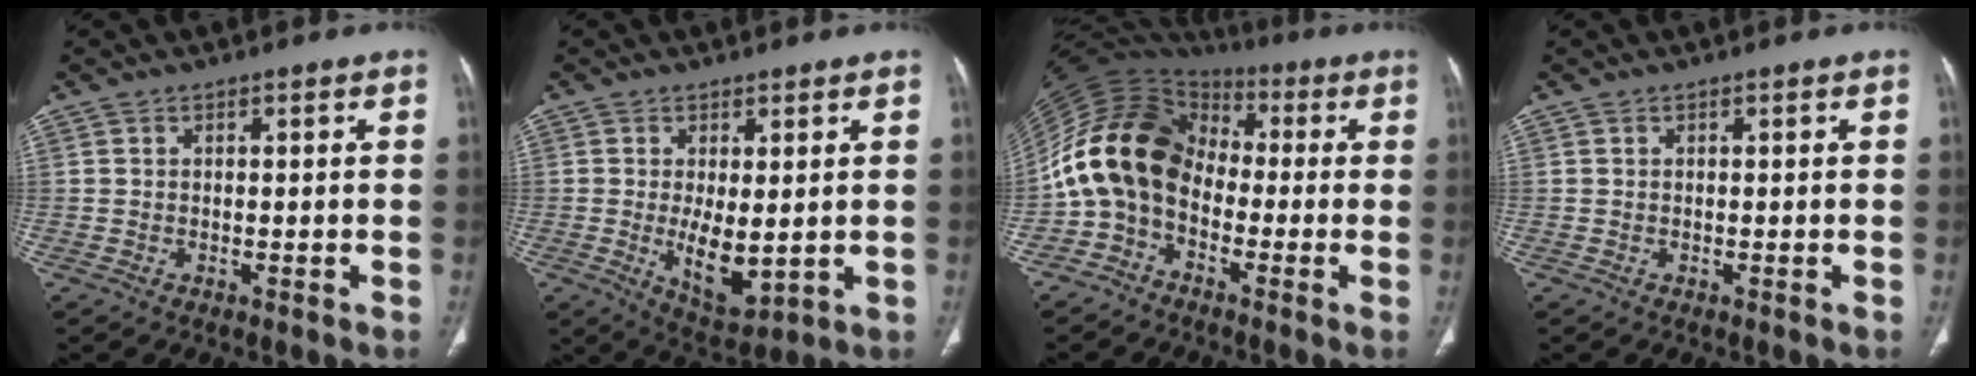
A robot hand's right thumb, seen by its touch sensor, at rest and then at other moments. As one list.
[{"total": 8.0, "force": [-0.4, 3.7, 7.1], "torque": [-0.105, -0.023, 0.010]}, {"total": 14.3, "force": [-2.5, 10.8, 9.0], "torque": [-0.158, 0.061, -0.062]}, {"total": 0.0}]